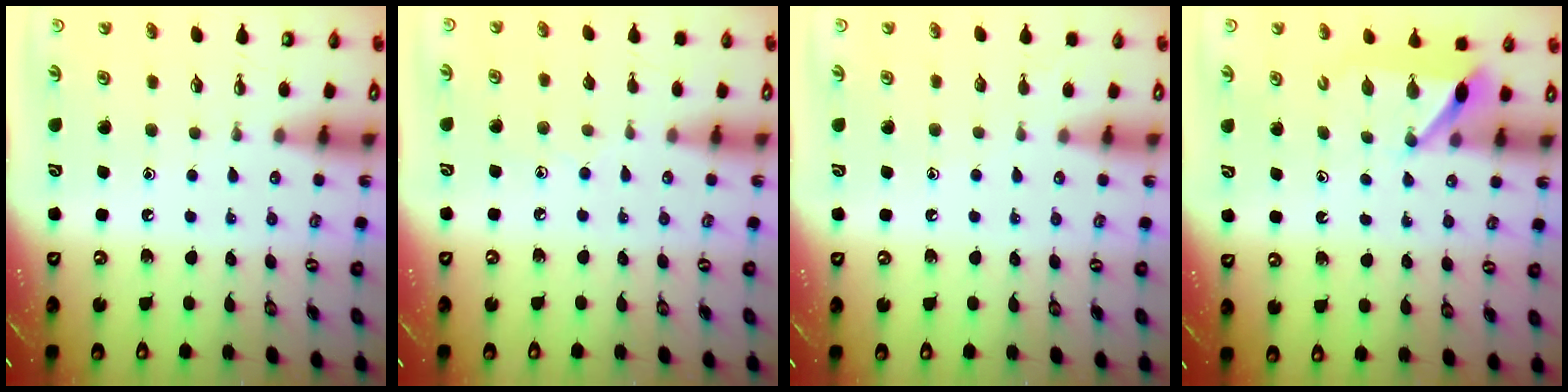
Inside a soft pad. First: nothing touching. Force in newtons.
{"total": 5.3, "press": 5.3, "slide": 0.5}
{"total": 2.5, "press": 2.5, "slide": 0.3}
{"total": 5.8, "press": 5.8, "slide": 0.5}